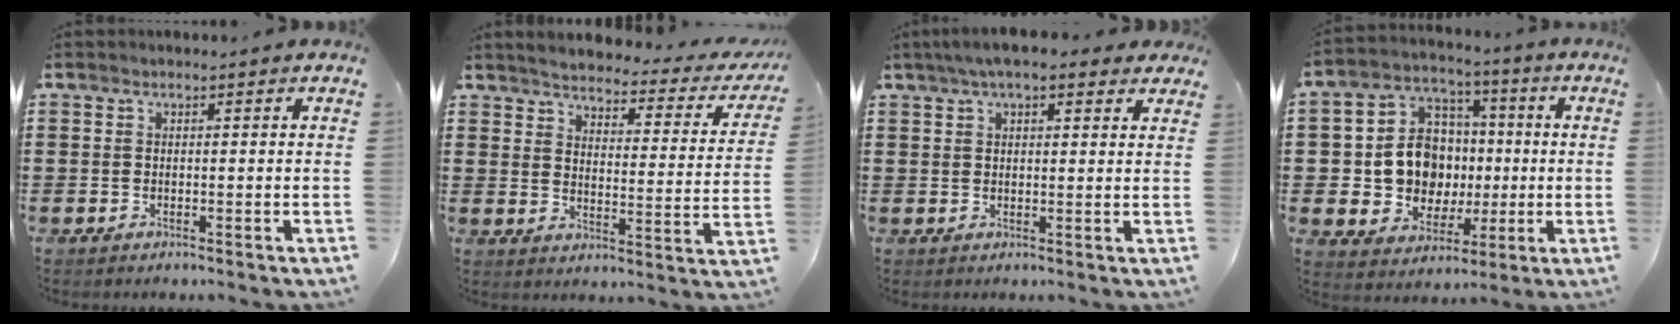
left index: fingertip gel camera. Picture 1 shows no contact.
{"total": 3.2, "force": [3.0, 0.0, 1.0], "torque": [-0.040, -0.027, 0.043]}
{"total": 4.9, "force": [3.5, 1.4, 3.1], "torque": [-0.068, 0.006, 0.063]}
{"total": 10.3, "force": [-0.3, 9.4, 4.2], "torque": [-0.121, 0.008, 0.002]}